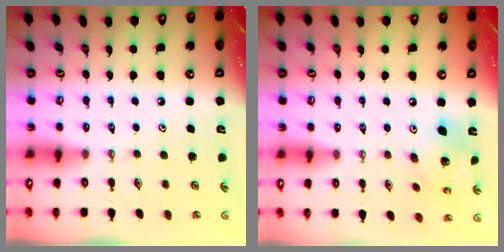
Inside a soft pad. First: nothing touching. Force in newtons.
{"total": 15.3, "press": 15.0, "slide": 3.3}